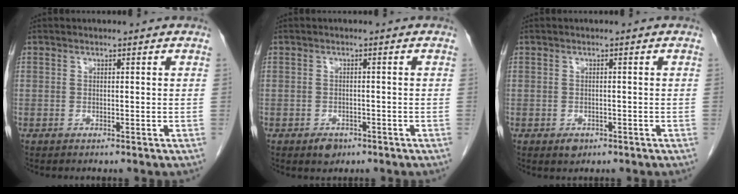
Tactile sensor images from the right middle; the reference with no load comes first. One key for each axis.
{"total": 2.2, "fx": -1.5, "fy": 1.4, "fz": 1.0, "tx": -0.015, "ty": 0.002, "tz": -0.015}
{"total": 1.5, "fx": -0.8, "fy": 1.0, "fz": 0.7, "tx": -0.011, "ty": 0.001, "tz": -0.006}